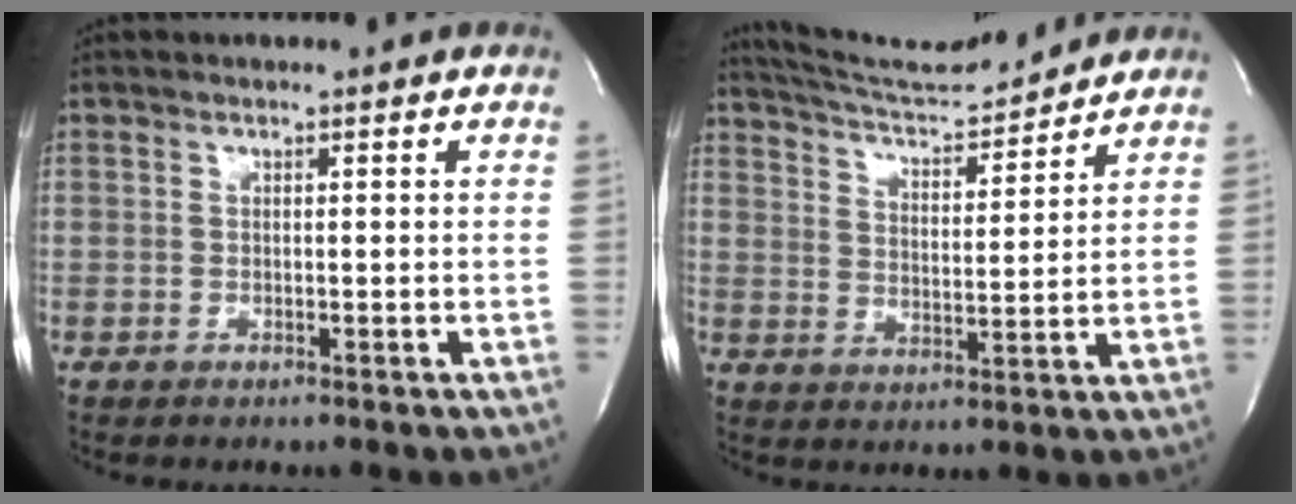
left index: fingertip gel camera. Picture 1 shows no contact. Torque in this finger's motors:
{"motor_torque": [0.29, -0.41, 0.07, 0.03]}